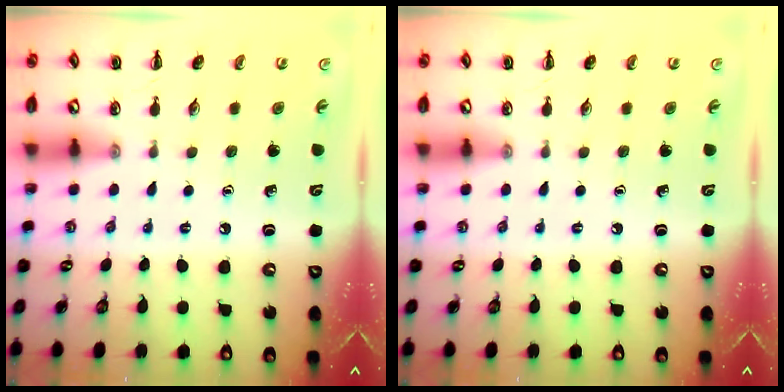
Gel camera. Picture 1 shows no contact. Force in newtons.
{"total": 0.0}